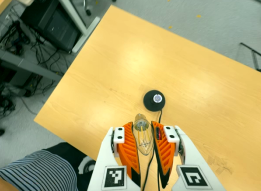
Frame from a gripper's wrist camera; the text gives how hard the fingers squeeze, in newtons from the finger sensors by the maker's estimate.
{"total": 22.9, "left": 26.3, "right": 19.5}